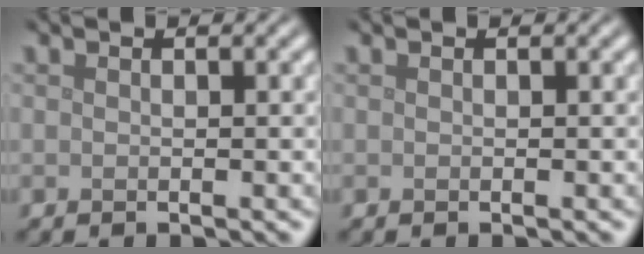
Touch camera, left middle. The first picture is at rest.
{"total": 0.0}